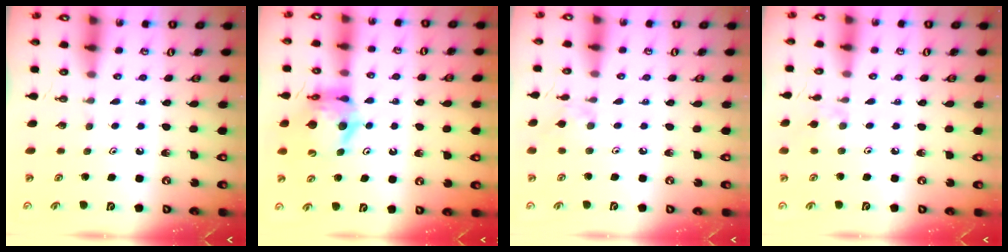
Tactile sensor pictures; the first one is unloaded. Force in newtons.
{"total": 12.3, "press": 12.3, "slide": 1.4}
{"total": 2.5, "press": 2.5, "slide": 0.5}
{"total": 2.5, "press": 2.5, "slide": 0.5}